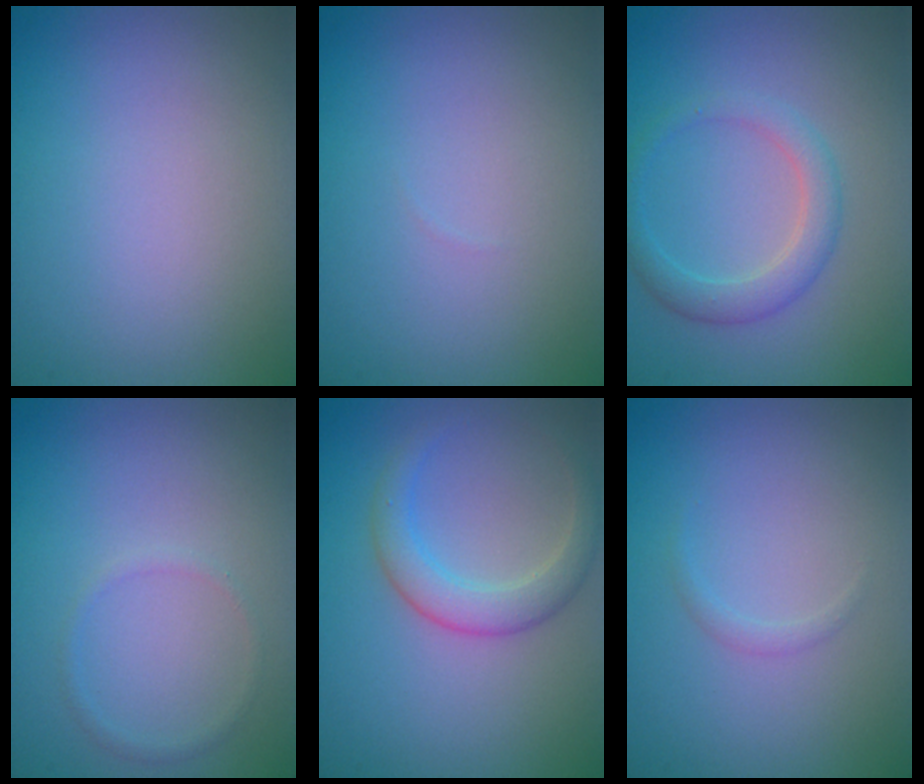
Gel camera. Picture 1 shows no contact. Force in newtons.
{"total": 0.0}
{"total": 2.7, "press": 2.7, "slide": 0.1}
{"total": 0.8, "press": 0.8, "slide": 0.1}
{"total": 3.1, "press": 3.1, "slide": 0.1}
{"total": 0.7, "press": 0.7, "slide": 0.0}